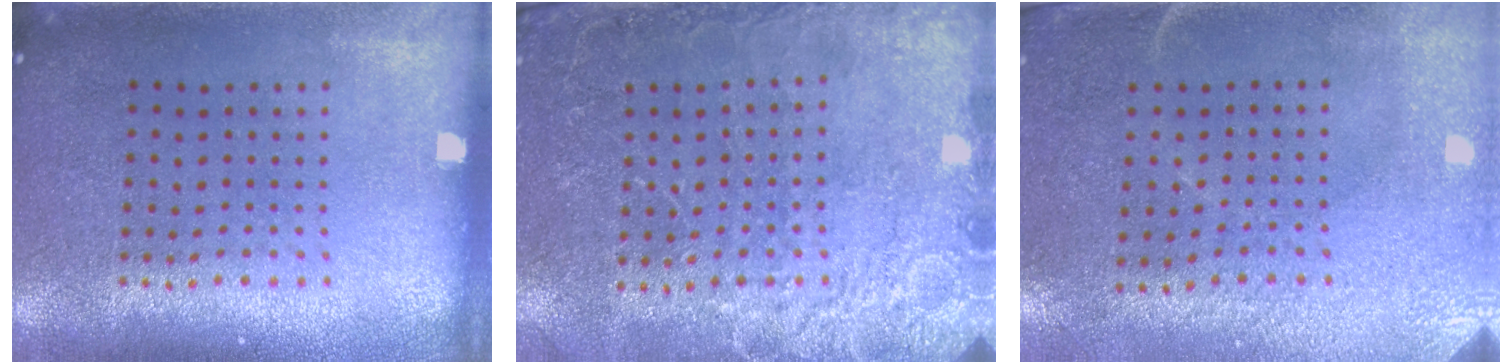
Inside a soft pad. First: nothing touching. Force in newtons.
{"total": 2.7, "press": 2.6, "slide": 0.3}
{"total": 2.9, "press": 2.5, "slide": 1.6}